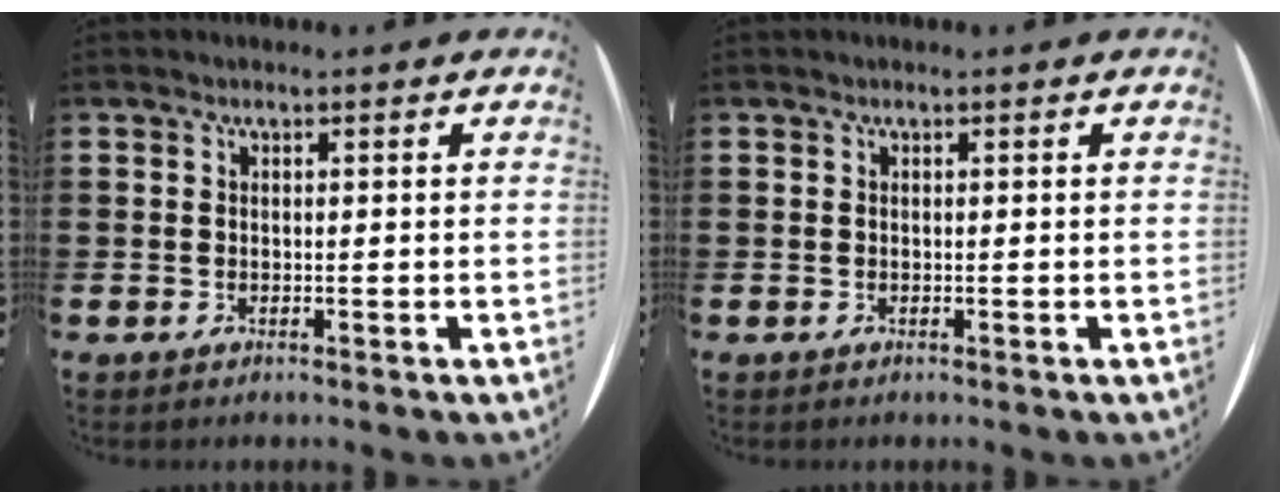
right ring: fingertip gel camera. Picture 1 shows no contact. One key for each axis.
{"total": 0.0}